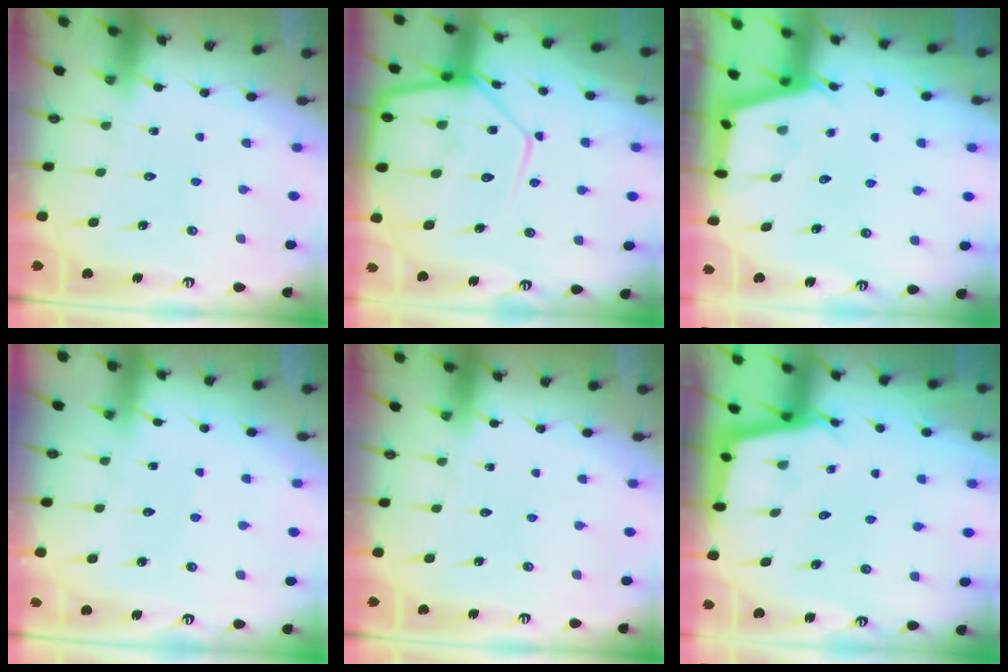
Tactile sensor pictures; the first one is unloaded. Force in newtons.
{"total": 16.3, "press": 16.2, "slide": 1.6}
{"total": 2.9, "press": 2.9, "slide": 0.3}
{"total": 2.9, "press": 2.9, "slide": 0.4}
{"total": 0.0}
{"total": 2.9, "press": 2.9, "slide": 0.3}